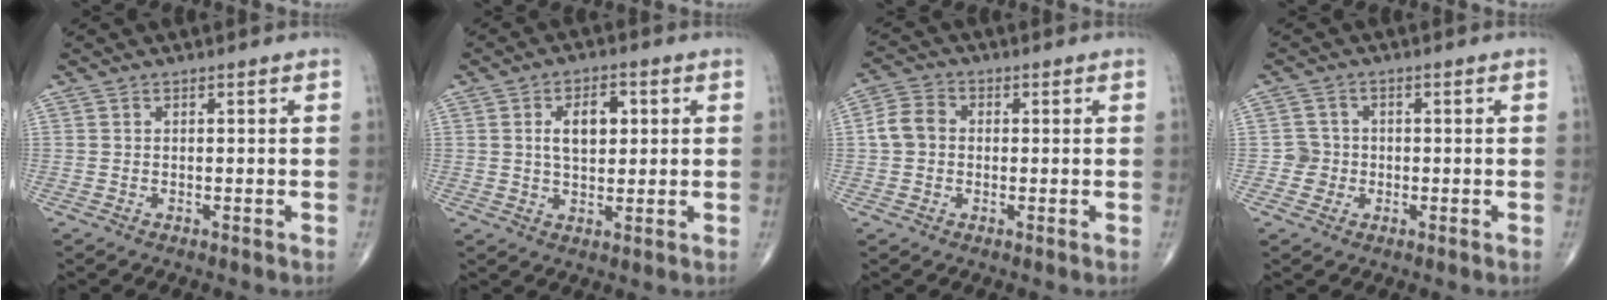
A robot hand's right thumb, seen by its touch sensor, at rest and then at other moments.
{"total": 7.2, "force": [1.6, 4.1, 5.7], "torque": [-0.079, 0.000, 0.026]}
{"total": 5.4, "force": [0.0, 4.4, 3.0], "torque": [-0.053, 0.015, -0.008]}
{"total": 3.0, "force": [-0.6, 2.9, 0.2], "torque": [0.019, 0.010, -0.015]}